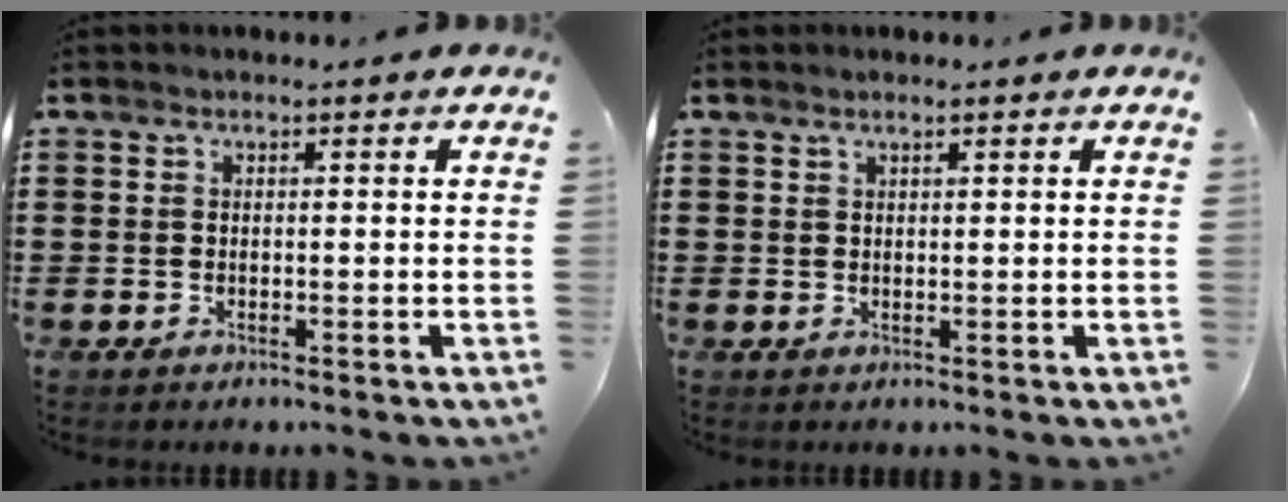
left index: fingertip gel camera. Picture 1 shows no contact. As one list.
[{"total": 0.9, "force": [0.6, 0.0, 0.6], "torque": [-0.013, 0.000, 0.012]}]